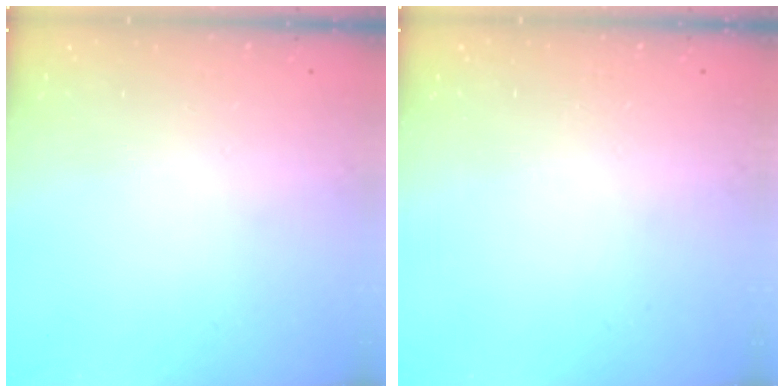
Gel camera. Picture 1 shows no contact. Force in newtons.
{"total": 0.0}